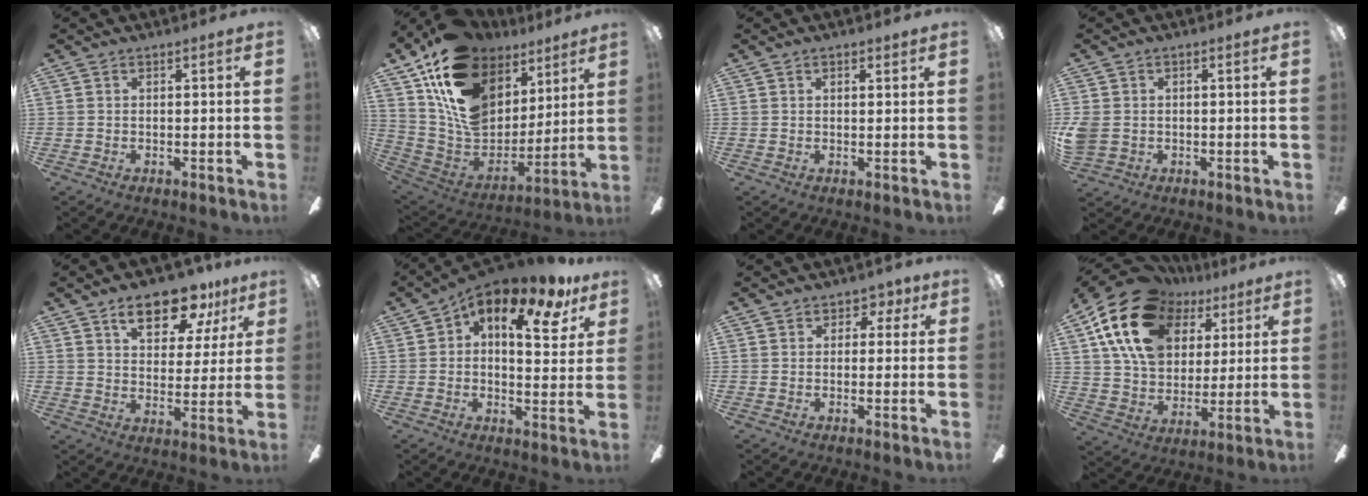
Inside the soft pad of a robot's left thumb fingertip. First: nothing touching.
{"total": 20.8, "force": [10.9, 13.8, 11.1], "torque": [-0.207, -0.055, 0.203]}
{"total": 1.3, "force": [0.9, 0.7, 0.6], "torque": [-0.005, -0.002, 0.014]}
{"total": 4.3, "force": [-0.3, 3.6, 2.3], "torque": [-0.054, 0.007, -0.005]}
{"total": 14.2, "force": [9.0, 6.9, 8.6], "torque": [-0.118, -0.037, 0.154]}
{"total": 13.4, "force": [7.4, 5.4, 9.7], "torque": [-0.133, -0.041, 0.119]}
{"total": 3.1, "force": [1.1, 2.7, 1.1], "torque": [0.005, 0.000, 0.015]}
{"total": 22.2, "force": [10.3, 15.6, 12.0], "torque": [-0.237, -0.032, 0.188]}